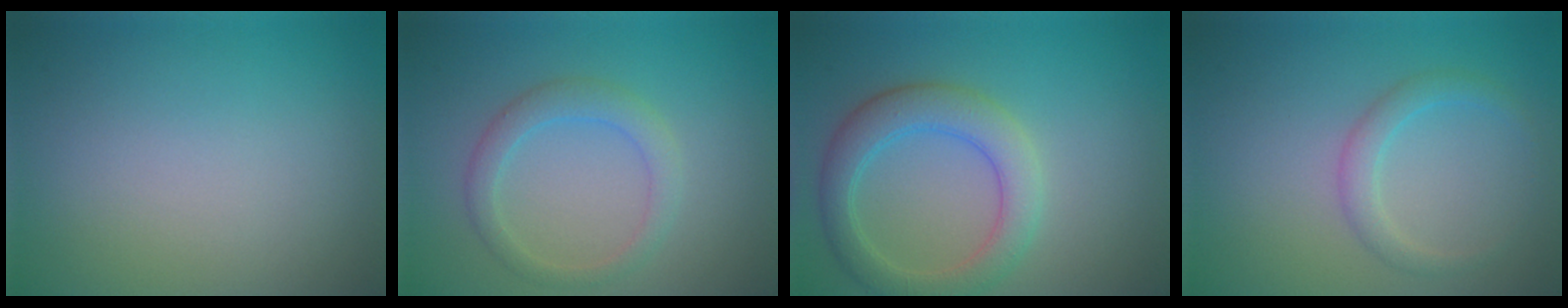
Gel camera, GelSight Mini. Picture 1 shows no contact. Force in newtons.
{"total": 2.4, "press": 2.4, "slide": 0.2}
{"total": 4.4, "press": 4.4, "slide": 0.3}
{"total": 1.9, "press": 1.9, "slide": 0.0}